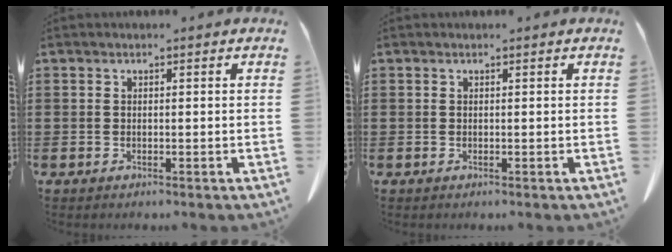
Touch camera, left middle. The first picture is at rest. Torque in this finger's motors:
{"motor_torque": [-0.03, -0.05, 0.00, 0.00]}